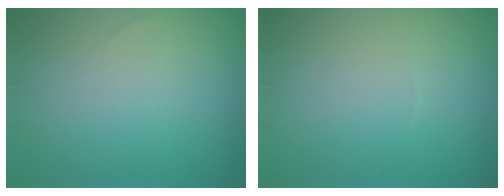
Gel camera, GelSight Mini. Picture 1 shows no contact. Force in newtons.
{"total": 0.0}